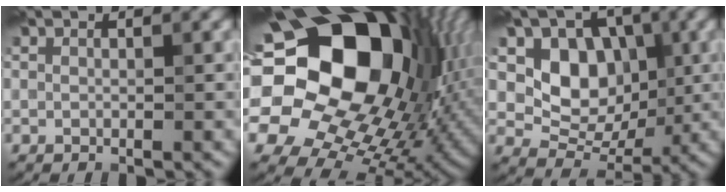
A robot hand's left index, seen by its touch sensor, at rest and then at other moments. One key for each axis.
{"total": 22.8, "fx": 3.4, "fy": 16.9, "fz": 14.8, "tx": -0.282, "ty": -0.018, "tz": 0.052}
{"total": 6.5, "fx": 1.0, "fy": 5.4, "fz": 3.6, "tx": -0.049, "ty": -0.011, "tz": 0.008}